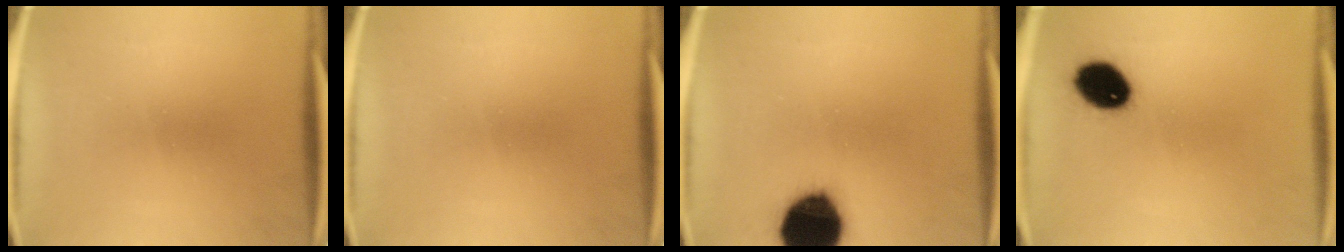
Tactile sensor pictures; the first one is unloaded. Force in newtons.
{"total": 0.0}
{"total": 19.6}
{"total": 10.6}